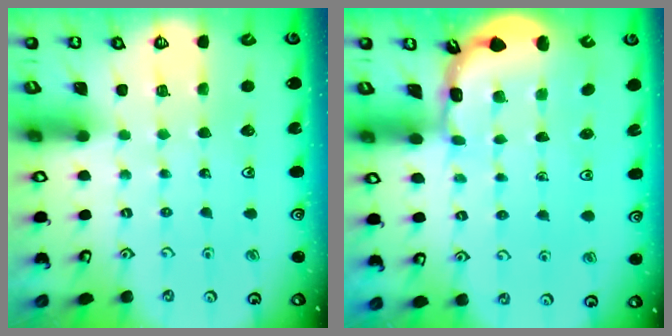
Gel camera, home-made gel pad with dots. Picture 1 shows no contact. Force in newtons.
{"total": 1.9, "press": 1.9, "slide": 0.6}